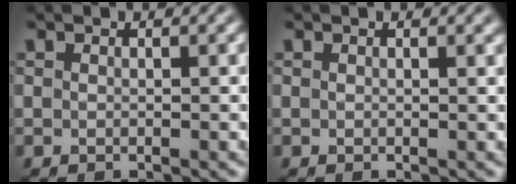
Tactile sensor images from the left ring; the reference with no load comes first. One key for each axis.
{"total": 0.7, "fx": 0.5, "fy": 0.2, "fz": 0.5, "tx": -0.001, "ty": 0.004, "tz": 0.006}